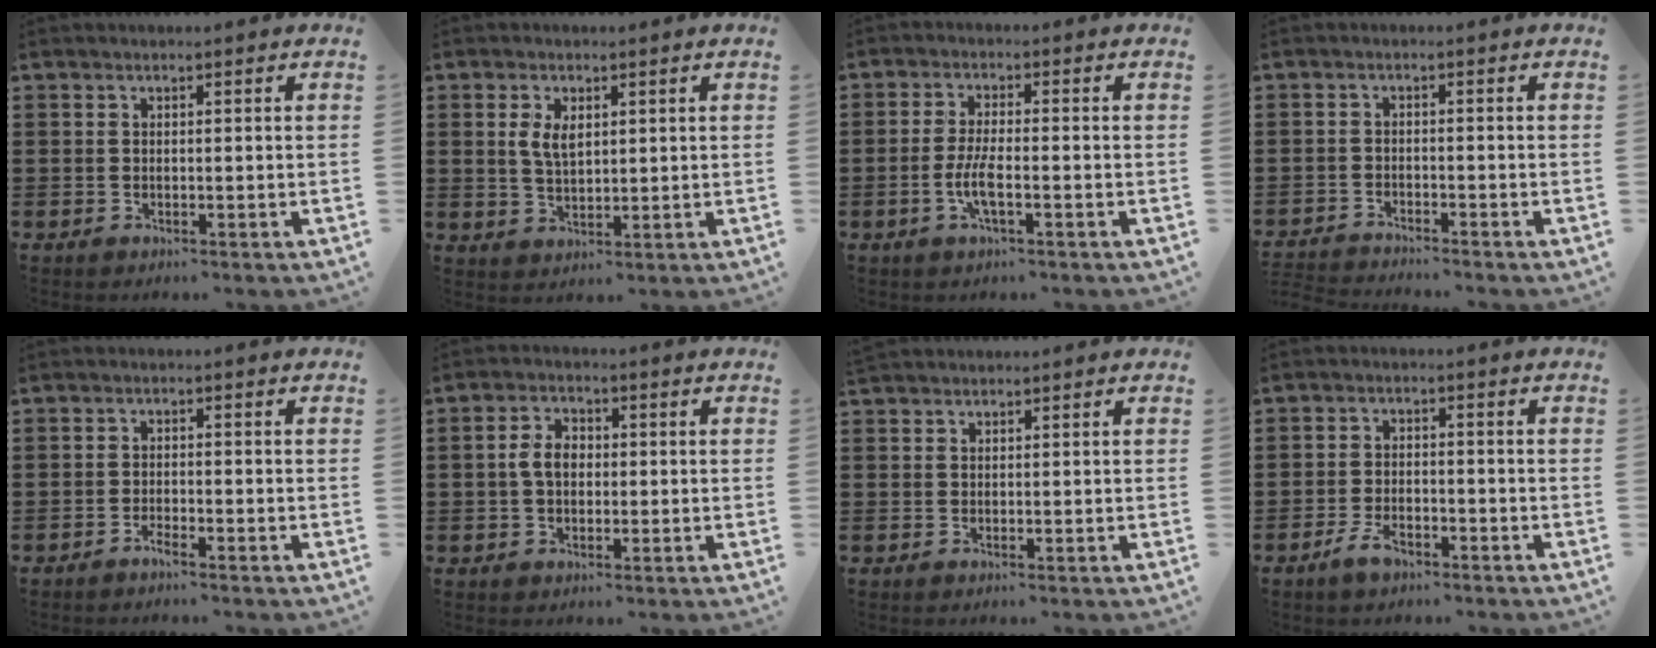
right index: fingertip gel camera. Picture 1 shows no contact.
{"total": 4.0, "force": [1.1, 2.1, 3.2], "torque": [-0.069, 0.008, 0.020]}
{"total": 4.3, "force": [-1.5, 0.8, 4.0], "torque": [-0.089, -0.006, -0.033]}
{"total": 2.2, "force": [-2.2, 0.0, -0.2], "torque": [-0.002, 0.001, -0.048]}
{"total": 1.4, "force": [-1.3, 0.0, 0.5], "torque": [-0.010, -0.001, -0.024]}
{"total": 4.3, "force": [0.1, 2.8, 3.2], "torque": [-0.074, 0.010, -0.004]}
{"total": 1.0, "force": [1.0, 0.3, -0.1], "torque": [0.000, 0.002, 0.020]}
{"total": 3.4, "force": [-2.3, 1.5, 2.0], "torque": [-0.041, 0.004, -0.047]}